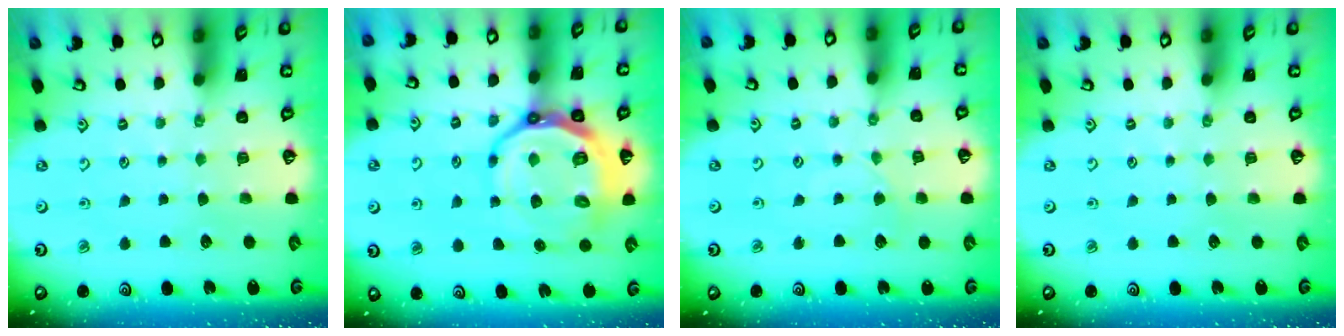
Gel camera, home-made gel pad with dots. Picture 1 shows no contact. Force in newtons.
{"total": 16.4, "press": 15.9, "slide": 3.8}
{"total": 2.3, "press": 2.3, "slide": 0.4}
{"total": 0.0}